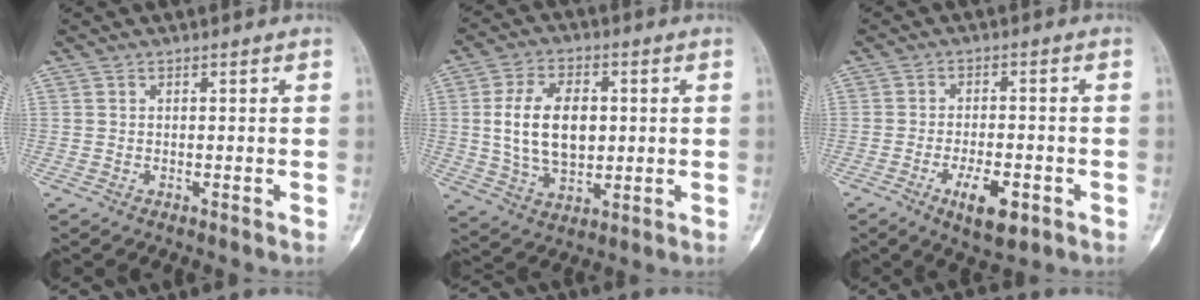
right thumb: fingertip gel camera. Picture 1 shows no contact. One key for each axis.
{"total": 13.2, "fx": 1.3, "fy": 8.1, "fz": 10.3, "tx": -0.166, "ty": -0.002, "tz": 0.028}
{"total": 7.4, "fx": -3.2, "fy": 2.9, "fz": 6.0, "tx": -0.098, "ty": 0.005, "tz": -0.048}